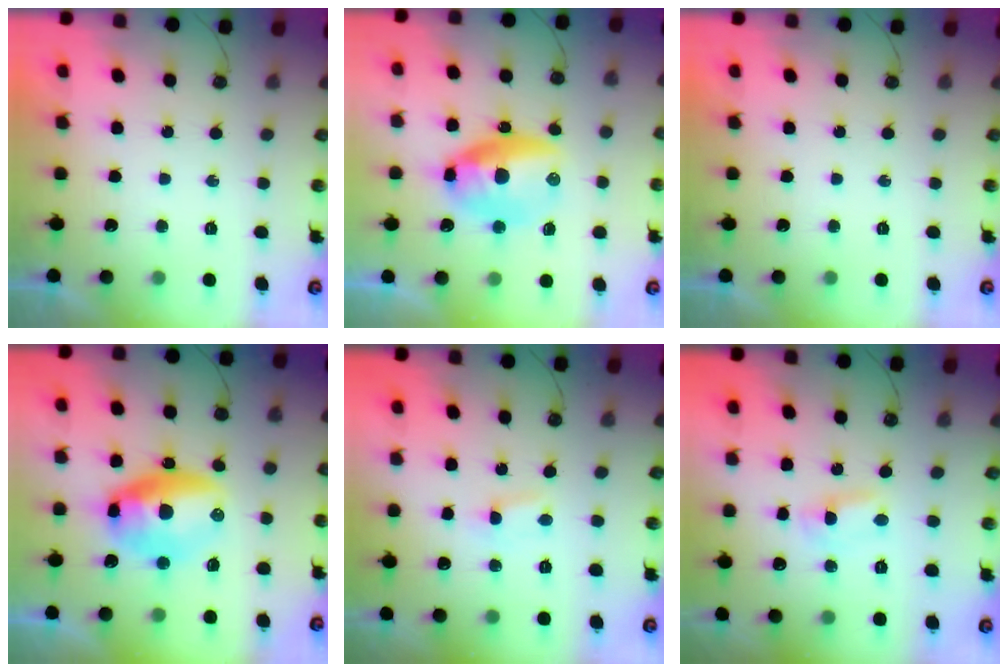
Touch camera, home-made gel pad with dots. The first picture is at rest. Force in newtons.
{"total": 16.8, "press": 14.7, "slide": 8.2}
{"total": 0.0}
{"total": 12.3, "press": 12.1, "slide": 1.8}
{"total": 0.6, "press": 0.6, "slide": 0.1}
{"total": 1.7, "press": 1.7, "slide": 0.1}